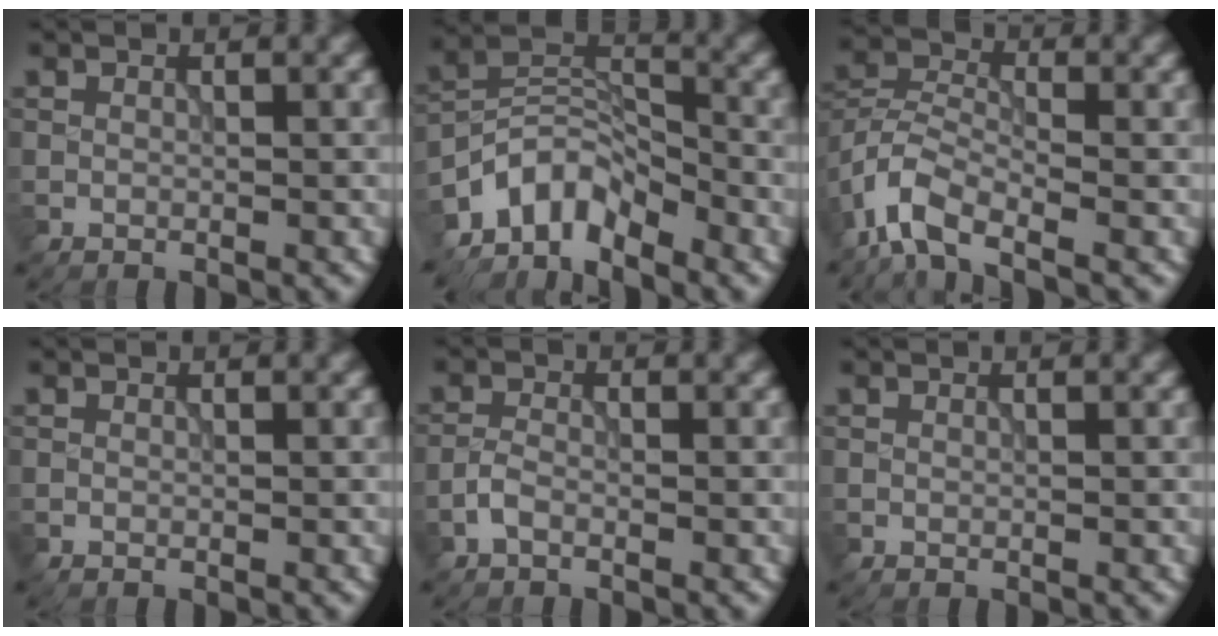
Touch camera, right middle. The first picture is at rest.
{"total": 5.6, "force": [-4.6, 2.4, 2.0], "torque": [-0.025, 0.004, -0.101]}
{"total": 5.0, "force": [-3.3, 2.1, 3.1], "torque": [-0.062, 0.002, -0.078]}
{"total": 0.0}
{"total": 1.3, "force": [-0.9, 0.5, 0.8], "torque": [-0.018, 0.003, -0.024]}
{"total": 0.0}